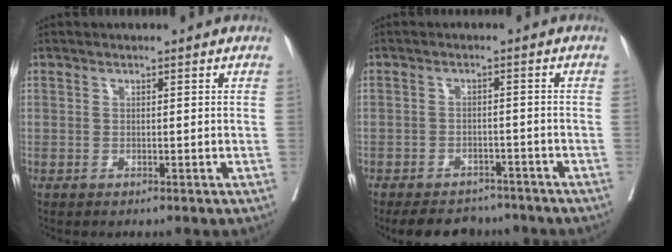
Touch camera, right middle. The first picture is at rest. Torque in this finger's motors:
{"motor_torque": [0.01, 0.01, 0.10, 0.02]}